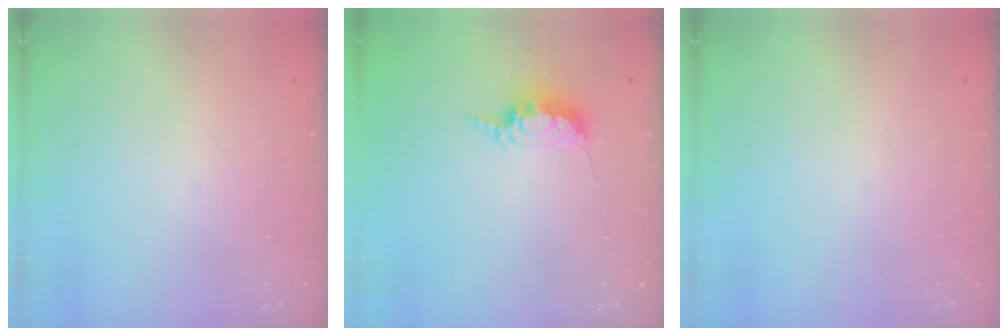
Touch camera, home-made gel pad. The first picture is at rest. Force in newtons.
{"total": 6.4, "press": 6.4, "slide": 0.4}
{"total": 0.0}